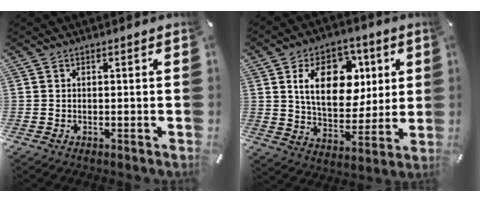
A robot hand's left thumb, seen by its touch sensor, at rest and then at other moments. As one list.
[{"total": 16.7, "force": [5.4, 11.6, 10.7], "torque": [-0.159, 0.000, 0.097]}]